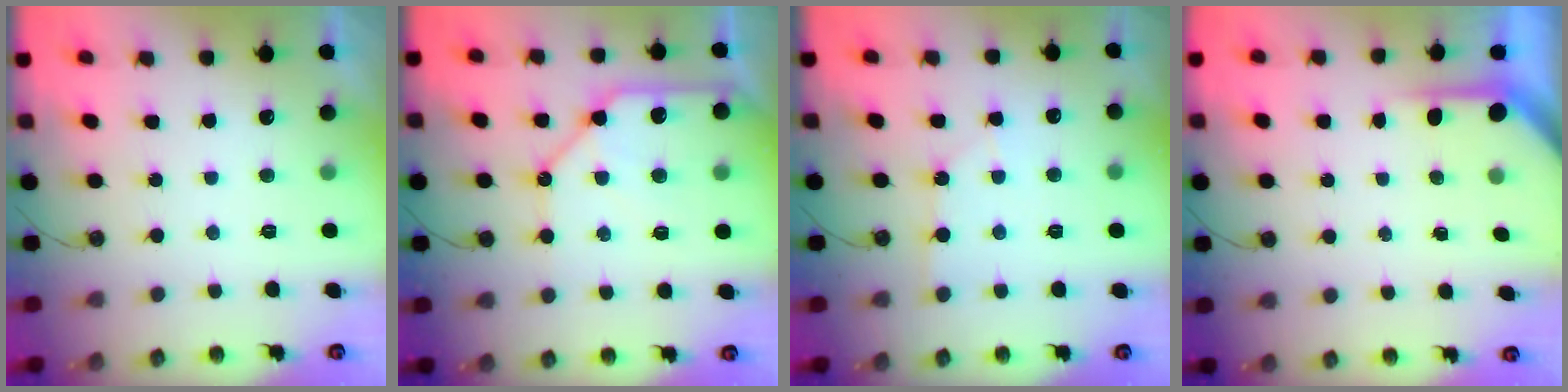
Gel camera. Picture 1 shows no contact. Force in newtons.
{"total": 13.7, "press": 13.6, "slide": 1.7}
{"total": 4.0, "press": 4.0, "slide": 0.6}
{"total": 3.9, "press": 3.9, "slide": 0.3}